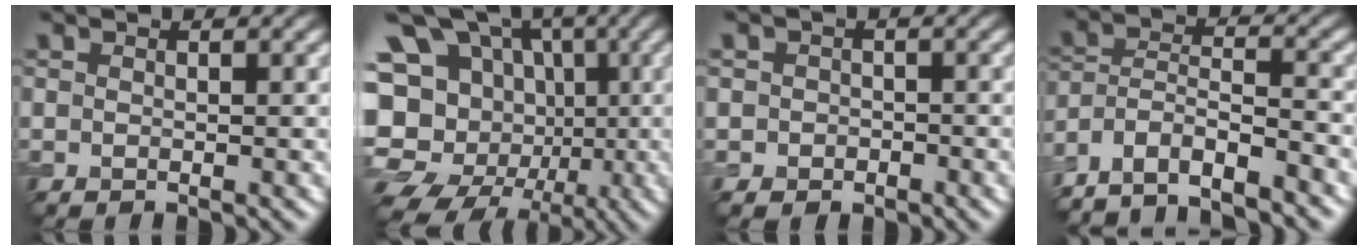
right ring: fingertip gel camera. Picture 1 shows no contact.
{"total": 19.3, "force": [-3.6, 15.9, 10.3], "torque": [-0.174, 0.002, -0.060]}
{"total": 1.5, "force": [-0.4, 1.5, 0.3], "torque": [0.017, 0.001, -0.011]}
{"total": 7.7, "force": [-6.7, 1.8, 3.2], "torque": [-0.054, -0.007, -0.120]}